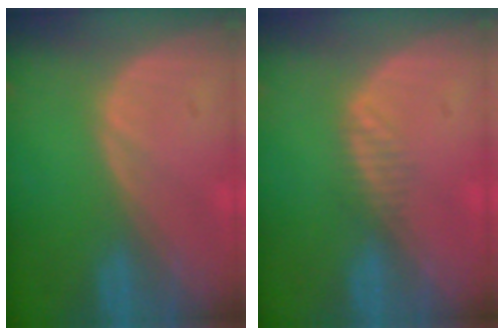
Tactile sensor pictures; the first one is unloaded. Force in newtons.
{"total": 1.7, "press": 1.4, "slide": 1.0}